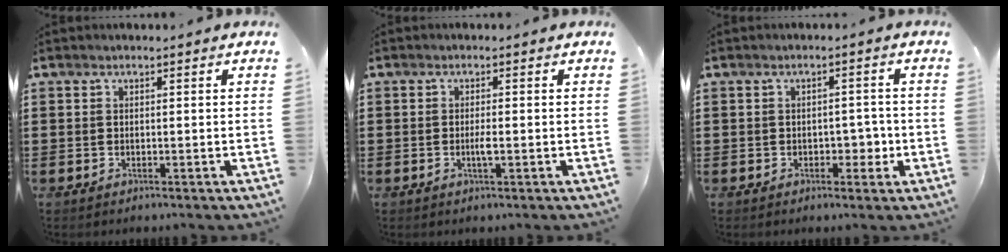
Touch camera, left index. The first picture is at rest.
{"total": 1.6, "force": [-0.5, 0.2, 1.5], "torque": [-0.029, 0.000, -0.009]}
{"total": 3.1, "force": [-0.9, 2.0, 2.2], "torque": [-0.035, 0.001, -0.022]}